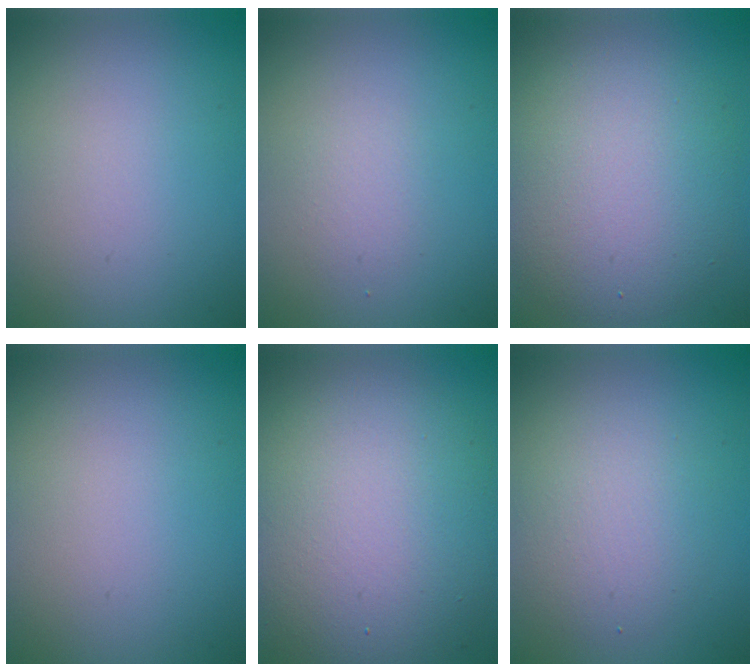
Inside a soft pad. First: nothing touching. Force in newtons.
{"total": 1.2, "press": 1.2, "slide": 0.0}
{"total": 7.1, "press": 7.0, "slide": 0.5}
{"total": 0.0}
{"total": 11.0, "press": 11.0, "slide": 0.4}
{"total": 3.3, "press": 3.3, "slide": 0.1}